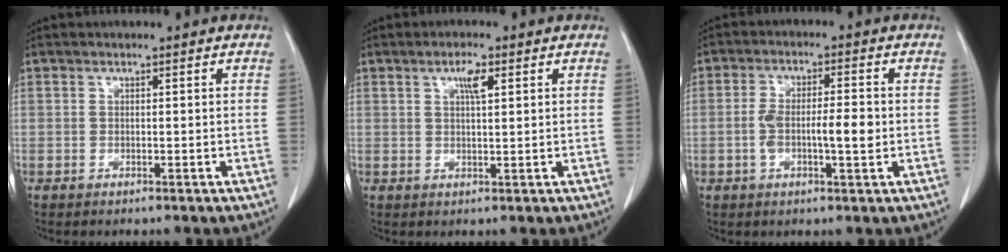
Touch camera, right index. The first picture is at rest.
{"total": 2.8, "force": [1.3, 0.5, 2.5], "torque": [-0.047, 0.000, 0.022]}
{"total": 6.4, "force": [-0.7, 1.5, 6.2], "torque": [-0.115, 0.011, -0.010]}